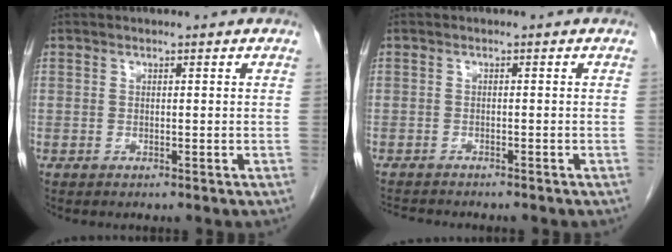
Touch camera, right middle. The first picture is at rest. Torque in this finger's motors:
{"motor_torque": [0.06, -0.04, 0.01, 0.01]}